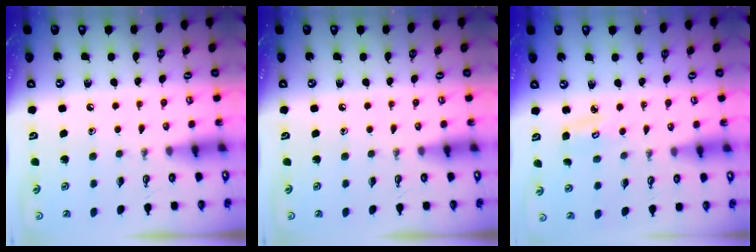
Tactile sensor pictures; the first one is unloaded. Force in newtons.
{"total": 0.0}
{"total": 3.4, "press": 3.4, "slide": 0.4}